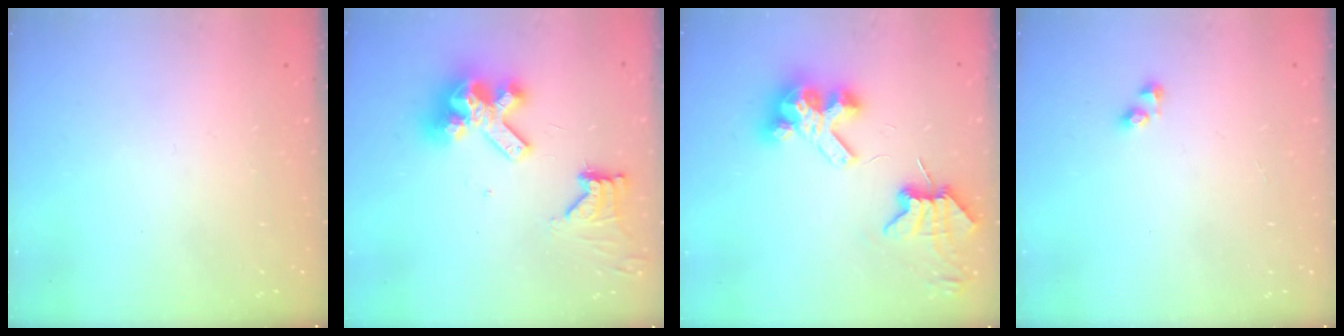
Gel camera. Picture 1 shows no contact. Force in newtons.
{"total": 13.0, "press": 12.9, "slide": 1.5}
{"total": 8.8, "press": 8.7, "slide": 0.9}
{"total": 2.9, "press": 2.9, "slide": 0.1}